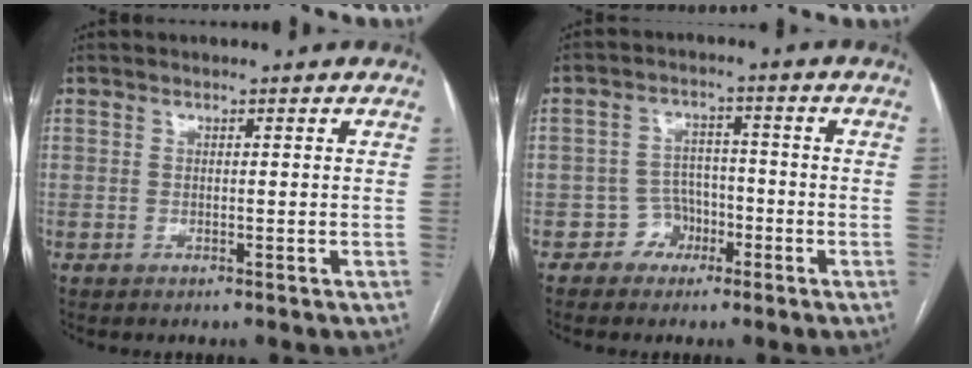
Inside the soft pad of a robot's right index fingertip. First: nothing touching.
{"total": 4.5, "force": [-2.2, 3.9, 0.5], "torque": [0.002, 0.018, -0.036]}